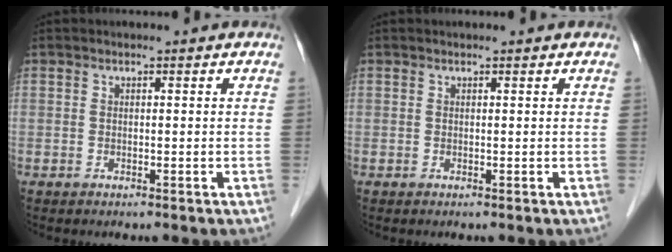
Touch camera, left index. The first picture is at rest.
{"total": 1.0, "force": [1.0, 0.1, 0.3], "torque": [-0.008, 0.013, 0.014]}